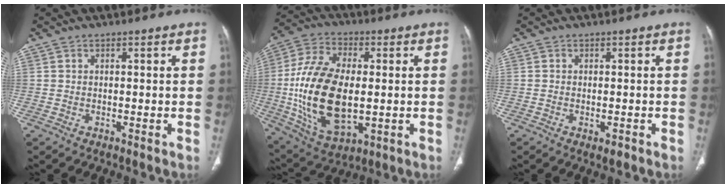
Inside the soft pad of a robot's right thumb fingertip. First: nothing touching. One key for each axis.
{"total": 21.4, "fx": -1.2, "fy": 11.5, "fz": 18.0, "tx": -0.358, "ty": -0.005, "tz": -0.008}
{"total": 1.5, "fx": -0.7, "fy": 0.7, "fz": 1.1, "tx": -0.014, "ty": -0.001, "tz": -0.007}